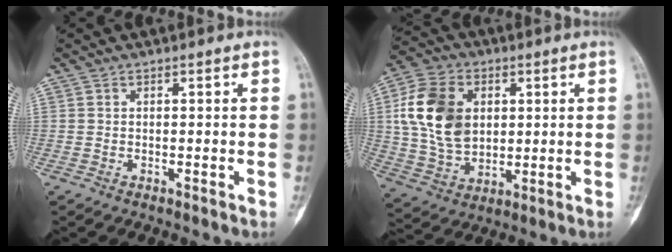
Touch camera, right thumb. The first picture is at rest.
{"total": 16.2, "force": [3.1, 11.5, 10.9], "torque": [-0.190, -0.001, 0.062]}